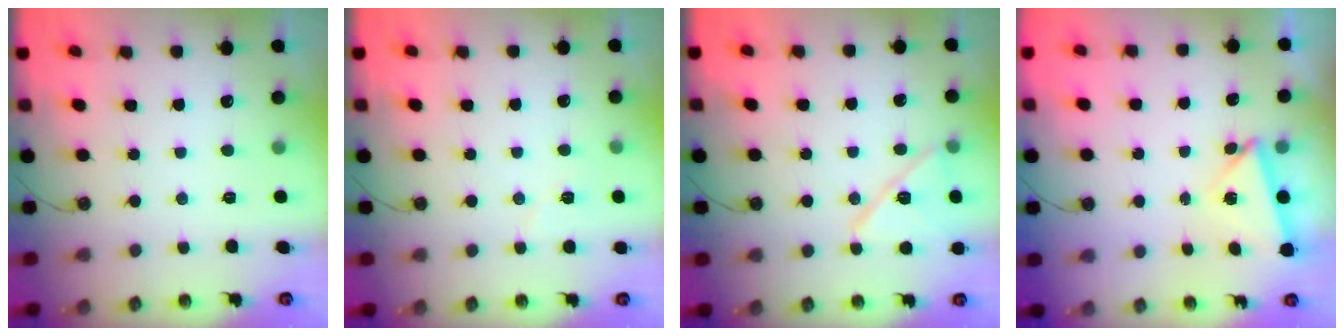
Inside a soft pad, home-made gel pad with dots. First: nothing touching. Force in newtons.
{"total": 4.4, "press": 4.3, "slide": 0.8}
{"total": 13.5, "press": 13.5, "slide": 0.4}
{"total": 3.9, "press": 3.5, "slide": 1.7}